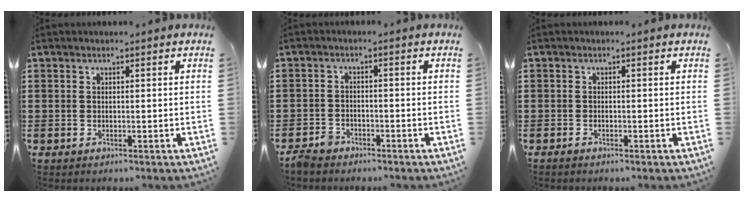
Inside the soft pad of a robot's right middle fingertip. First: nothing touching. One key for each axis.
{"total": 2.6, "fx": -2.4, "fy": 1.0, "fz": 0.5, "tx": -0.027, "ty": -0.001, "tz": -0.054}
{"total": 0.6, "fx": -0.6, "fy": 0.2, "fz": 0.2, "tx": -0.005, "ty": -0.002, "tz": -0.011}